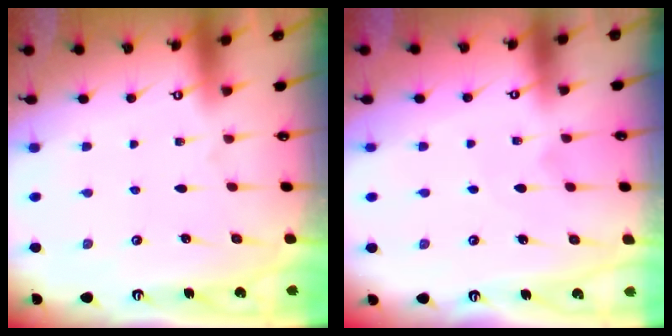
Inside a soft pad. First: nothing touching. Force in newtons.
{"total": 3.6, "press": 3.5, "slide": 0.4}